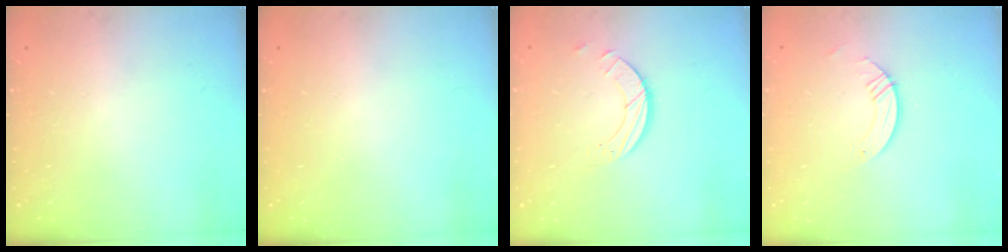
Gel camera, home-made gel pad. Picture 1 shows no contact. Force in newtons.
{"total": 0.0}
{"total": 3.9, "press": 3.9, "slide": 0.4}
{"total": 3.2, "press": 3.2, "slide": 0.3}